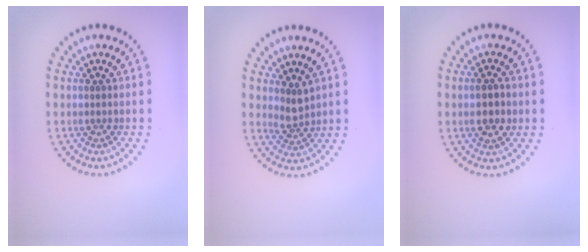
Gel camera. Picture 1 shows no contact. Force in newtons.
{"total": 1.8, "press": 1.4, "slide": 1.1}
{"total": 2.5, "press": 2.4, "slide": 0.2}